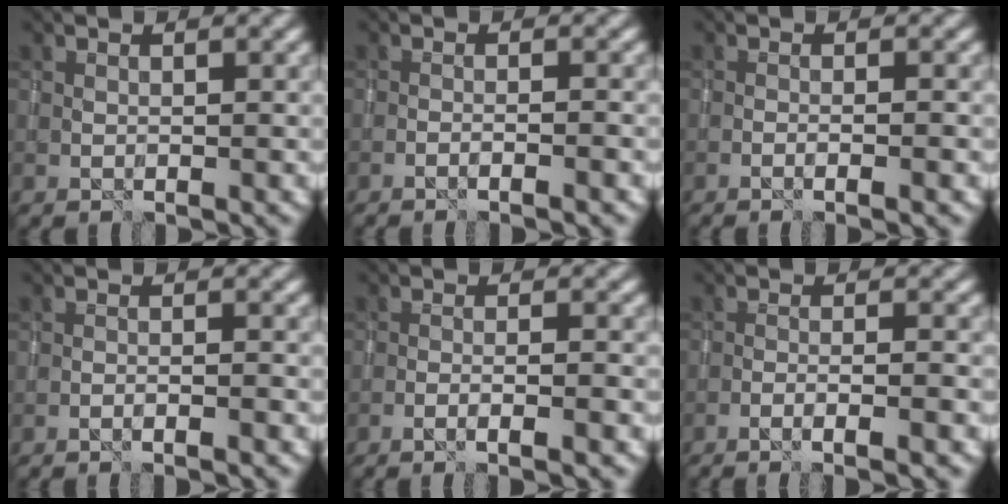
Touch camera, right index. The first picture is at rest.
{"total": 2.1, "force": [-1.5, 0.3, 1.5], "torque": [-0.021, 0.014, -0.032]}
{"total": 2.0, "force": [-1.0, 0.4, 1.7], "torque": [-0.021, 0.011, -0.020]}
{"total": 2.0, "force": [-1.5, 0.2, 1.2], "torque": [-0.019, 0.011, -0.032]}
{"total": 3.4, "force": [-2.1, 0.5, 2.7], "torque": [-0.041, 0.013, -0.045]}
{"total": 4.0, "force": [-2.5, 0.6, 3.0], "torque": [-0.045, 0.011, -0.053]}